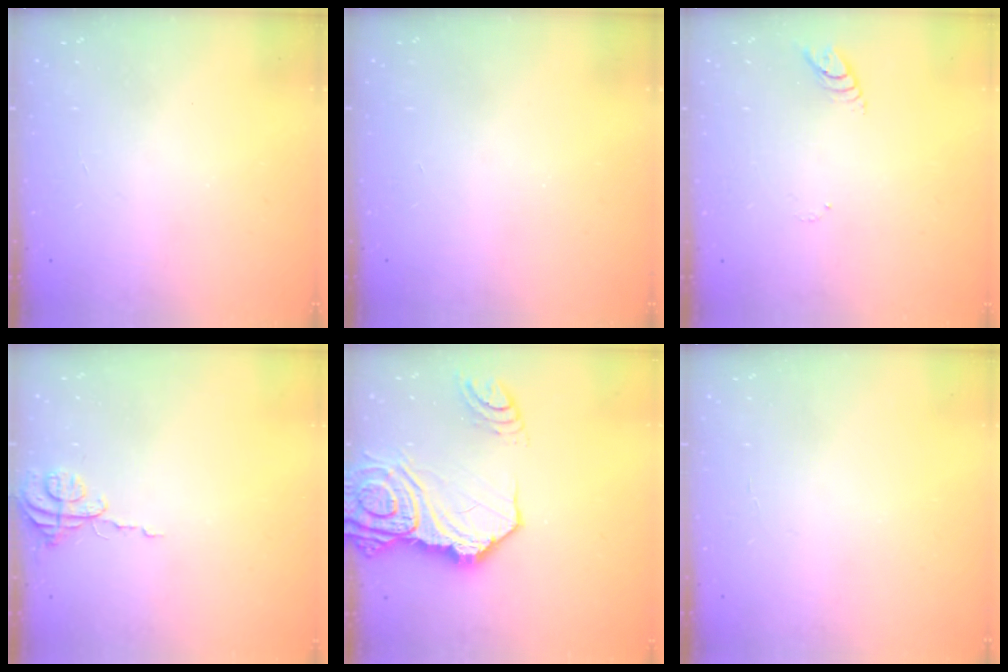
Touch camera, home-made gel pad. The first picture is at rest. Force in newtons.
{"total": 0.0}
{"total": 3.8, "press": 3.8, "slide": 0.3}
{"total": 3.8, "press": 3.8, "slide": 0.4}
{"total": 22.5, "press": 22.4, "slide": 2.8}
{"total": 1.9, "press": 1.9, "slide": 0.2}